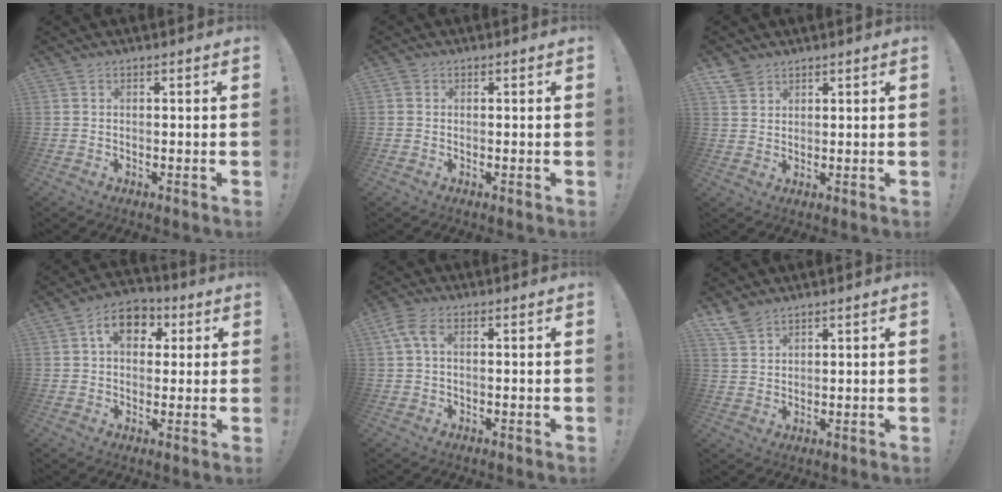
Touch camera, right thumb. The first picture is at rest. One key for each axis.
{"total": 0.8, "fx": 0.0, "fy": 0.8, "fz": 0.2, "tx": -0.007, "ty": 0.002, "tz": 0.002}
{"total": 3.9, "fx": 3.1, "fy": 2.2, "fz": 1.0, "tx": -0.014, "ty": -0.016, "tz": 0.059}
{"total": 10.0, "fx": 3.2, "fy": 7.1, "fz": 6.3, "tx": -0.097, "ty": 0.007, "tz": 0.060}
{"total": 4.4, "fx": 1.0, "fy": 2.3, "fz": 3.6, "tx": -0.079, "ty": 0.006, "tz": 0.019}
{"total": 5.1, "fx": 4.1, "fy": 2.3, "fz": 2.0, "tx": -0.032, "ty": -0.022, "tz": 0.077}